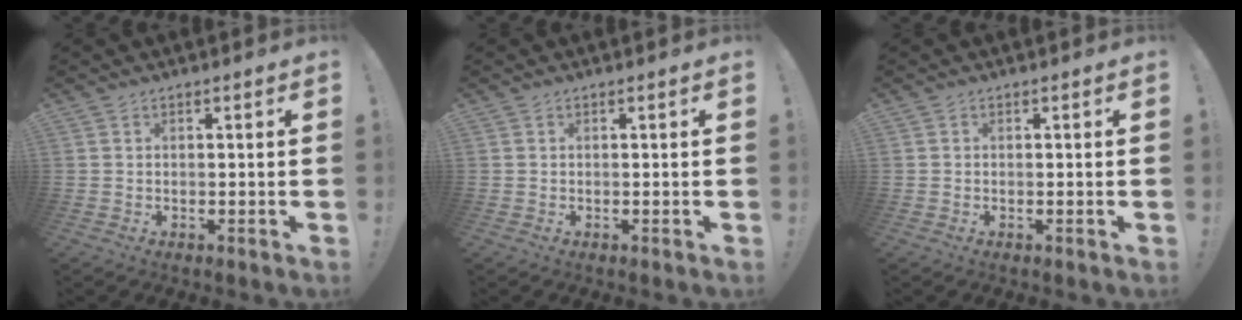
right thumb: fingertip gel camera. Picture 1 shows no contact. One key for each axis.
{"total": 0.0}
{"total": 0.0}